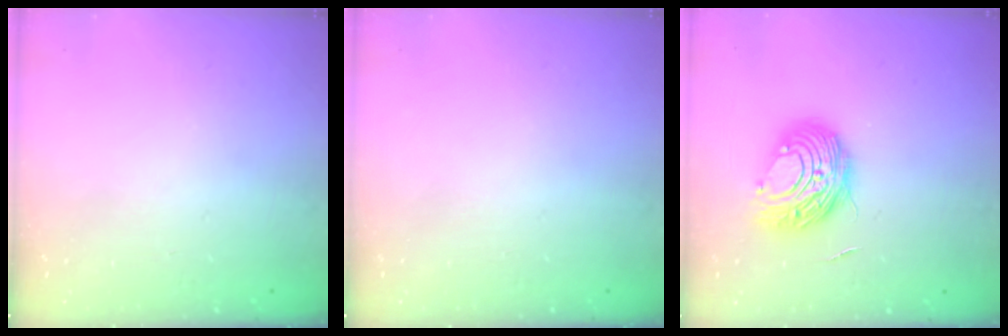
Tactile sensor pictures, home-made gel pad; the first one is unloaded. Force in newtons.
{"total": 0.0}
{"total": 10.0, "press": 10.0, "slide": 0.8}